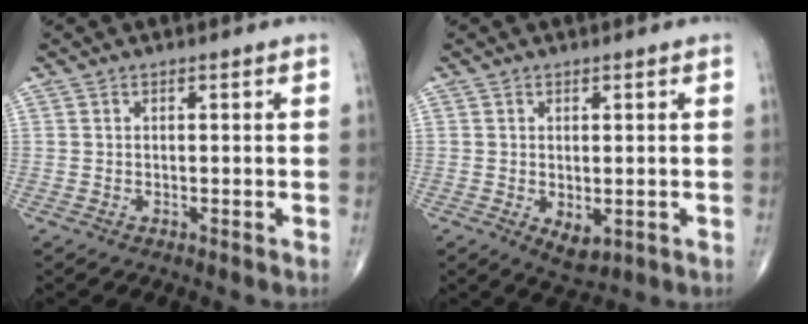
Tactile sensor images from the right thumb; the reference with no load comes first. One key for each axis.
{"total": 3.8, "fx": -0.7, "fy": 2.0, "fz": 3.1, "tx": -0.042, "ty": -0.008, "tz": 0.000}